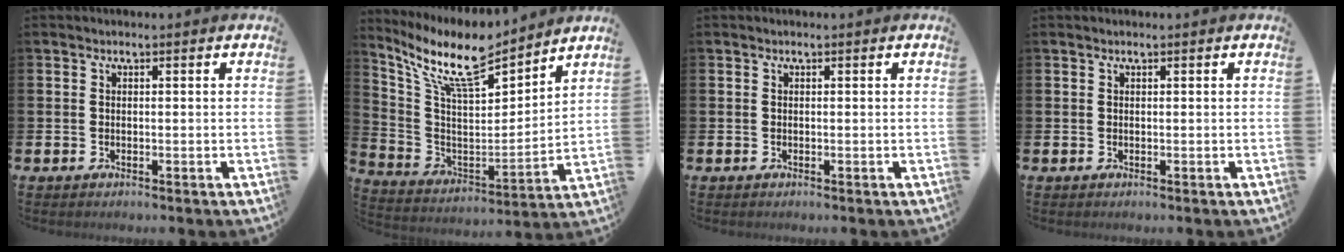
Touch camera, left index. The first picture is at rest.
{"total": 11.3, "force": [9.3, 2.7, 5.8], "torque": [-0.149, -0.057, 0.159]}
{"total": 0.0}
{"total": 0.0}